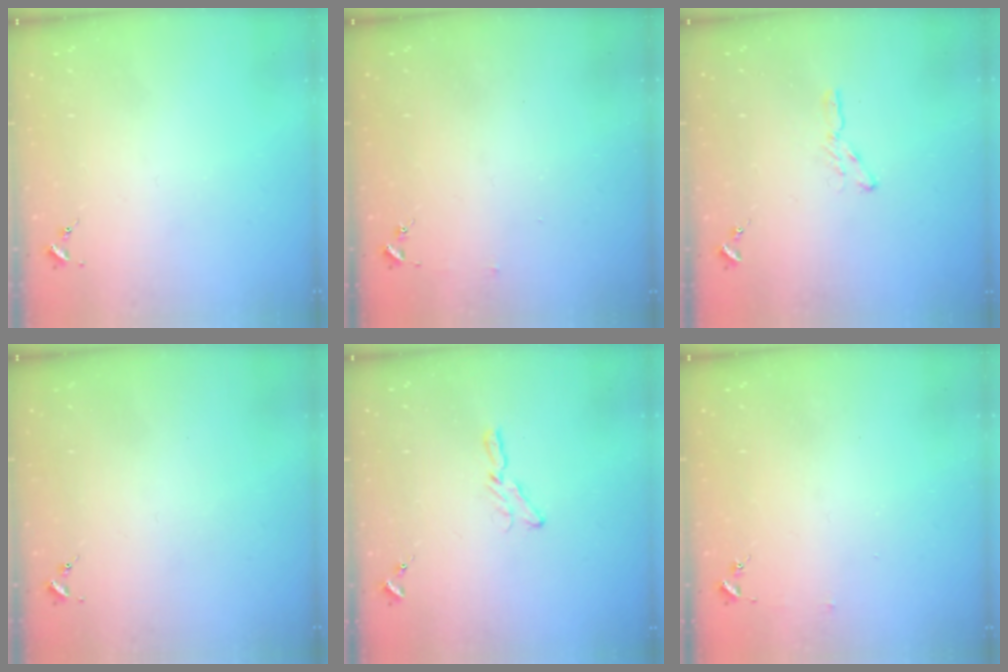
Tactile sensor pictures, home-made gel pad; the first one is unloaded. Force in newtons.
{"total": 2.5, "press": 2.5, "slide": 0.2}
{"total": 4.3, "press": 4.2, "slide": 0.4}
{"total": 0.0}
{"total": 5.6, "press": 5.6, "slide": 0.5}
{"total": 2.5, "press": 2.5, "slide": 0.2}